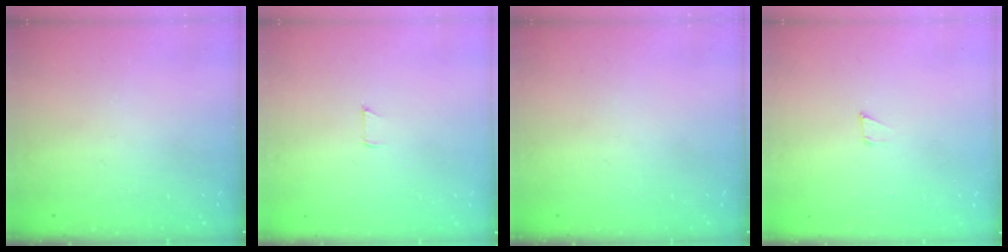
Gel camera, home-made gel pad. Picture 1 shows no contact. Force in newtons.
{"total": 3.6, "press": 3.6, "slide": 0.3}
{"total": 0.0}
{"total": 3.2, "press": 3.2, "slide": 0.2}